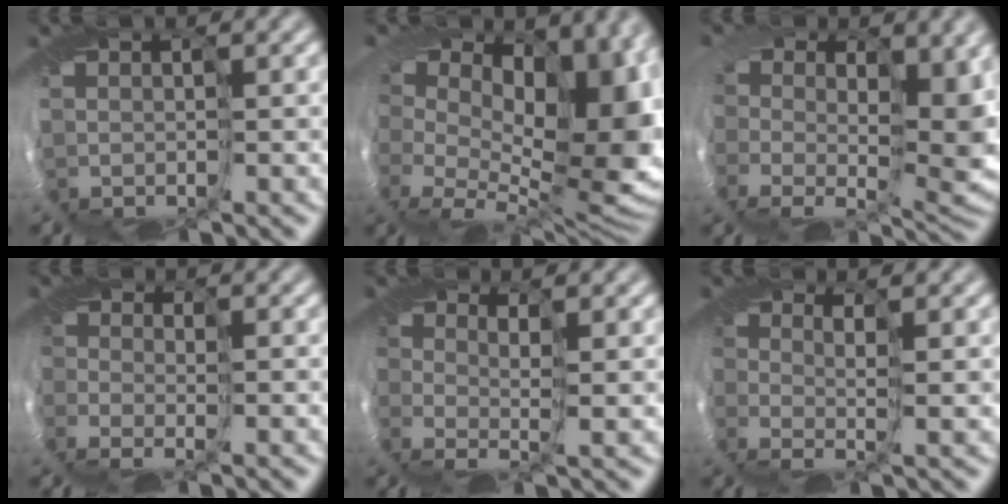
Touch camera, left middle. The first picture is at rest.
{"total": 13.5, "force": [3.5, 8.8, 9.5], "torque": [-0.100, -0.002, 0.076]}
{"total": 7.3, "force": [1.2, 4.3, 5.8], "torque": [-0.085, -0.042, 0.022]}
{"total": 1.9, "force": [-1.9, 0.3, -0.1], "torque": [0.025, -0.028, -0.043]}
{"total": 1.5, "force": [-0.5, -1.3, -0.6], "torque": [0.028, -0.019, -0.021]}
{"total": 1.6, "force": [-0.6, -1.4, -0.7], "torque": [0.029, -0.020, -0.022]}